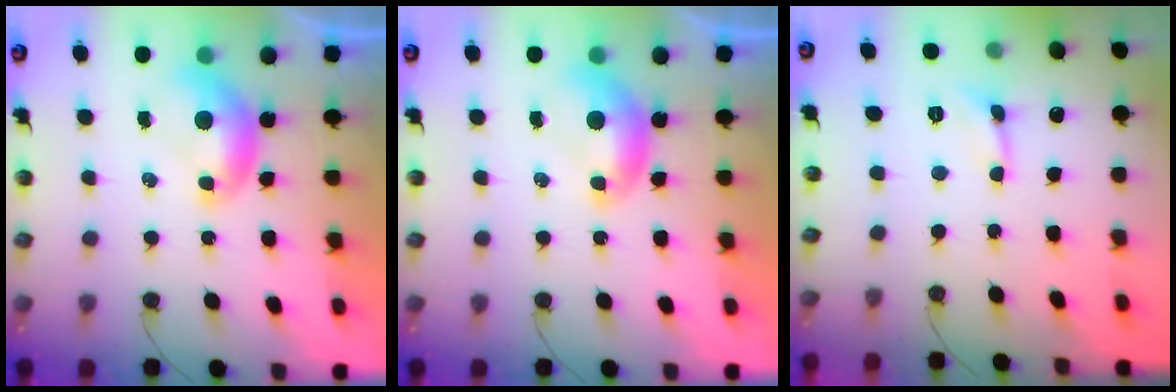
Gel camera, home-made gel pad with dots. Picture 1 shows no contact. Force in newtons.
{"total": 0.0}
{"total": 0.0}